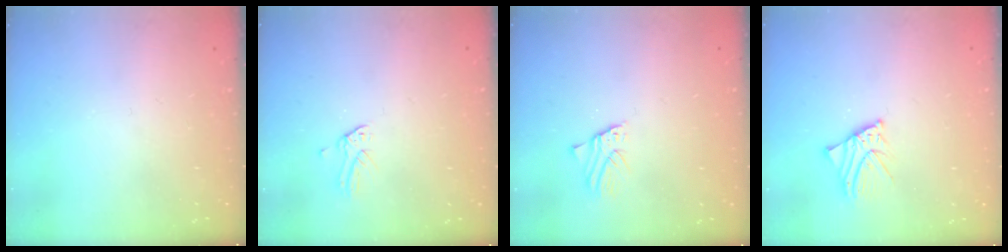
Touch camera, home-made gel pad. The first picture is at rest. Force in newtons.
{"total": 0.0}
{"total": 1.3, "press": 1.3, "slide": 0.0}
{"total": 2.7, "press": 2.7, "slide": 0.4}